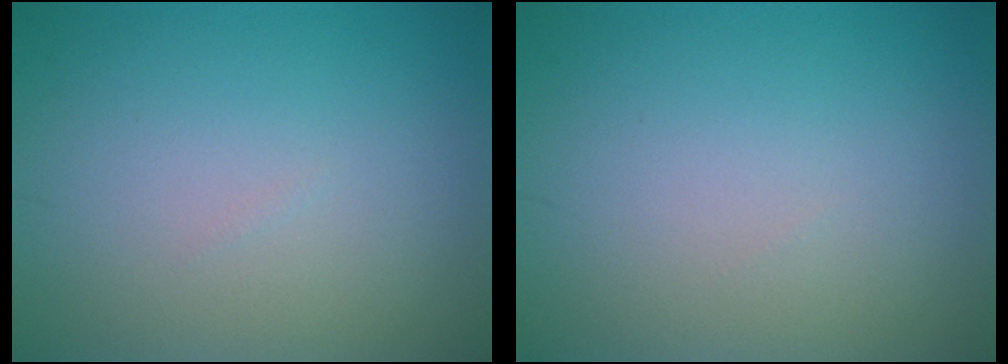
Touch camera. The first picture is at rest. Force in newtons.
{"total": 0.0}